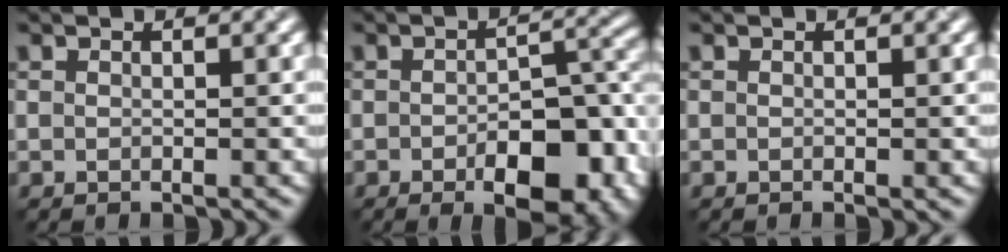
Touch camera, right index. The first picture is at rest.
{"total": 9.1, "force": [-3.6, 4.1, 7.3], "torque": [-0.092, -0.004, -0.043]}
{"total": 0.0}